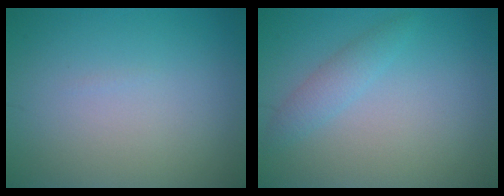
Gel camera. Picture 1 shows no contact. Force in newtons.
{"total": 1.8, "press": 1.8, "slide": 0.1}